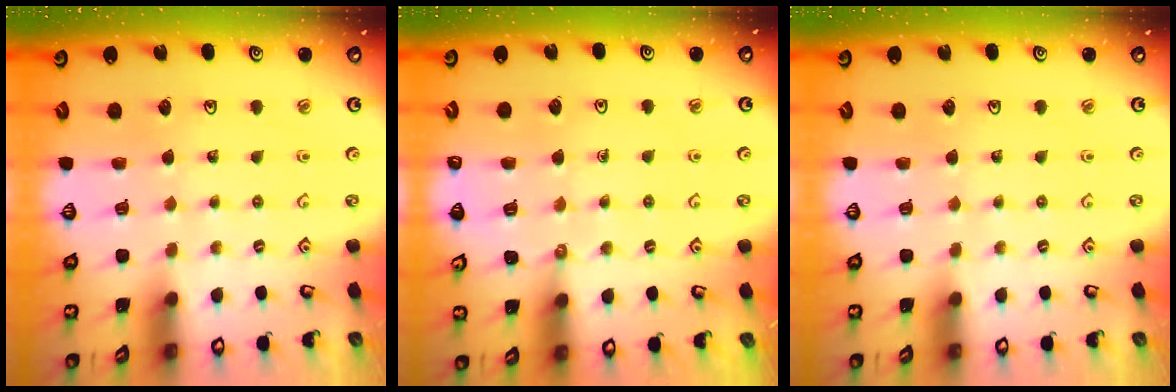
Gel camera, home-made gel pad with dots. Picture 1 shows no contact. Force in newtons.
{"total": 5.1, "press": 4.8, "slide": 1.6}
{"total": 0.0}